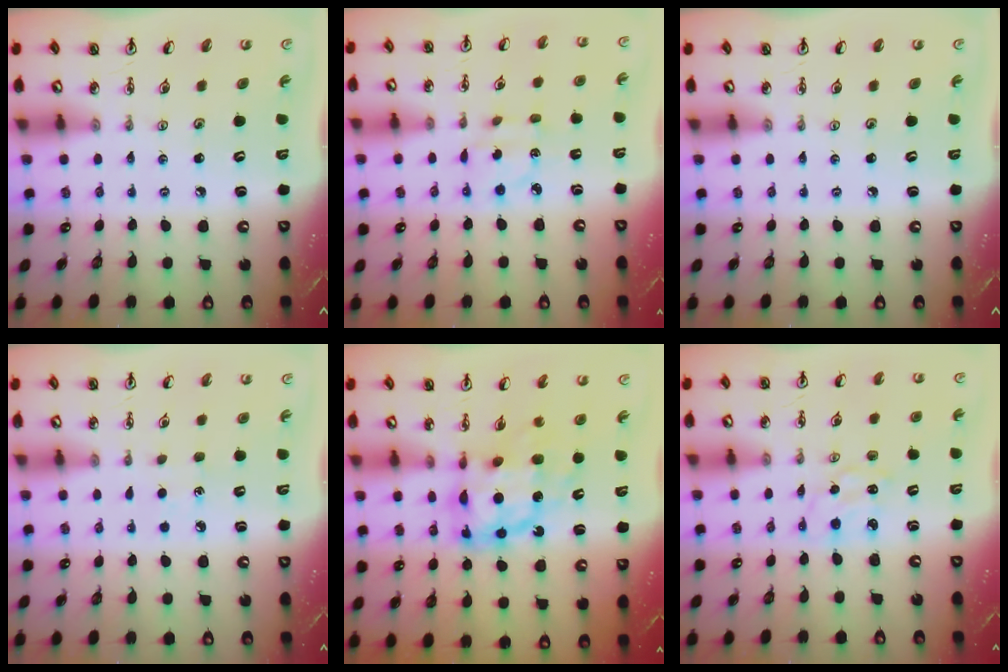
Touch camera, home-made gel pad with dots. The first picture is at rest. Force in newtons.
{"total": 2.9, "press": 2.9, "slide": 0.1}
{"total": 0.0}
{"total": 2.9, "press": 2.8, "slide": 0.4}
{"total": 13.5, "press": 13.4, "slide": 1.2}
{"total": 1.7, "press": 1.7, "slide": 0.3}